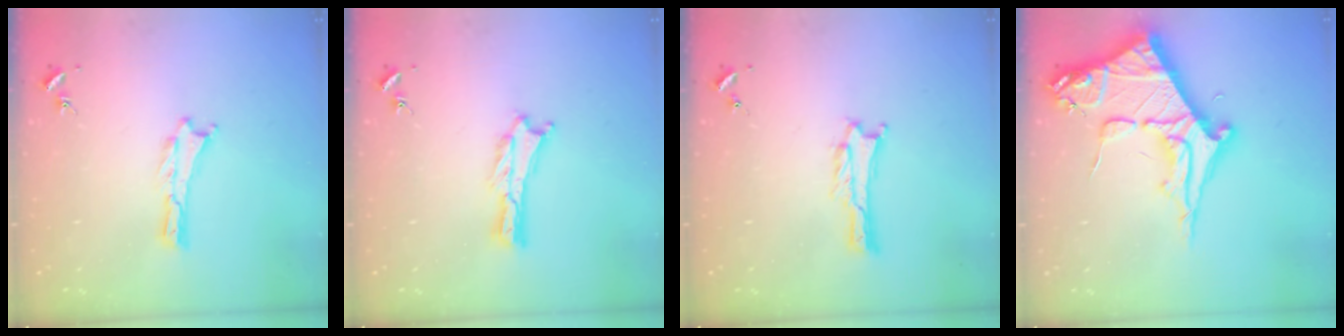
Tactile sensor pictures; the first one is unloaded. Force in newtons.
{"total": 0.6, "press": 0.6, "slide": 0.2}
{"total": 1.0, "press": 1.0, "slide": 0.1}
{"total": 10.6, "press": 10.6, "slide": 1.2}